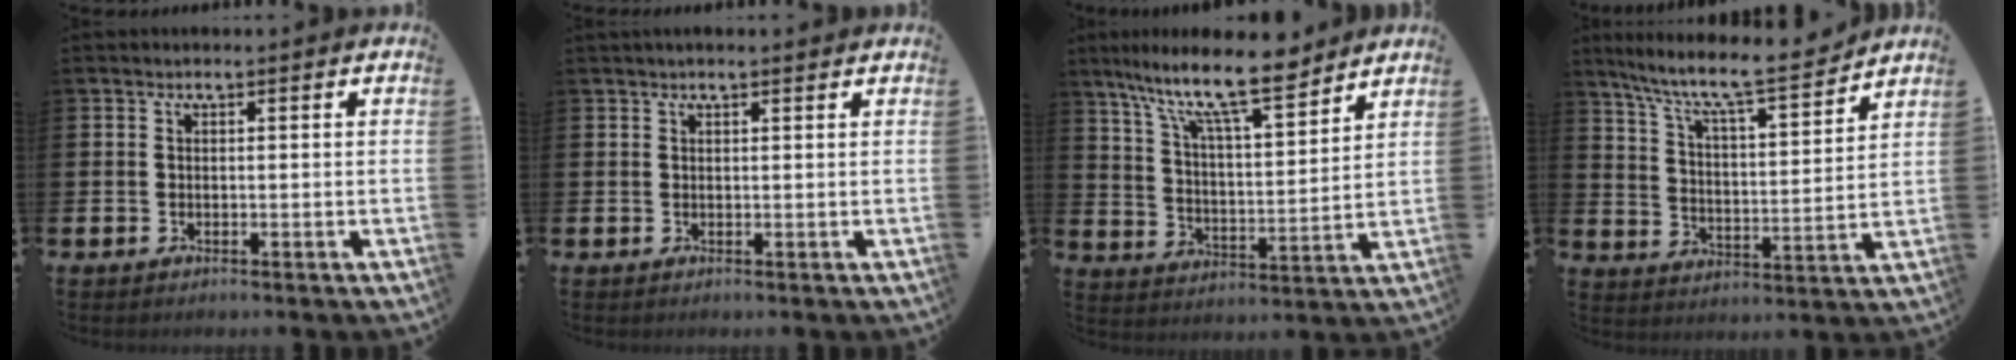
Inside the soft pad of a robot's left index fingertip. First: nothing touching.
{"total": 1.0, "force": [0.9, 0.0, 0.5], "torque": [0.003, -0.003, 0.013]}
{"total": 11.6, "force": [9.6, 2.4, 6.1], "torque": [-0.130, -0.054, 0.163]}
{"total": 8.7, "force": [7.9, 1.0, 3.5], "torque": [-0.096, -0.060, 0.130]}